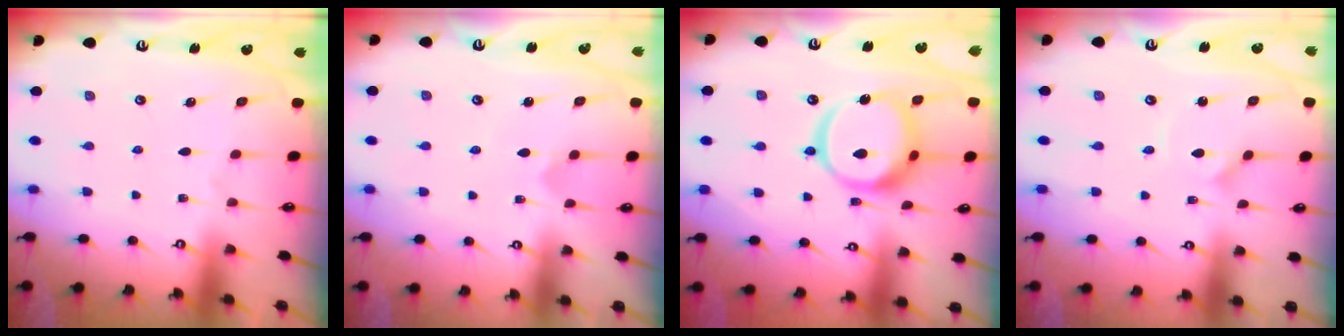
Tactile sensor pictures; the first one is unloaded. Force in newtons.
{"total": 2.8, "press": 2.8, "slide": 0.3}
{"total": 15.7, "press": 15.7, "slide": 1.5}
{"total": 0.8, "press": 0.8, "slide": 0.2}